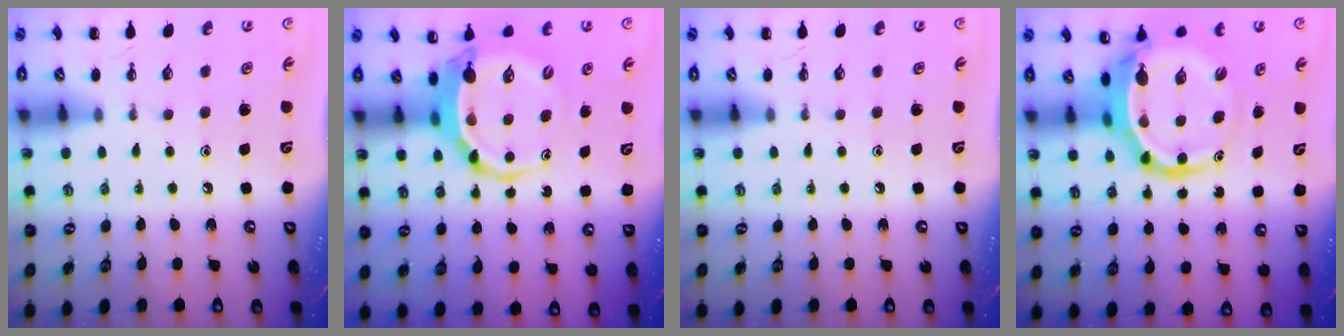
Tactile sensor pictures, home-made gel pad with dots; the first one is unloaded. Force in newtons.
{"total": 6.5, "press": 6.4, "slide": 1.0}
{"total": 0.0}
{"total": 9.1, "press": 8.7, "slide": 2.5}